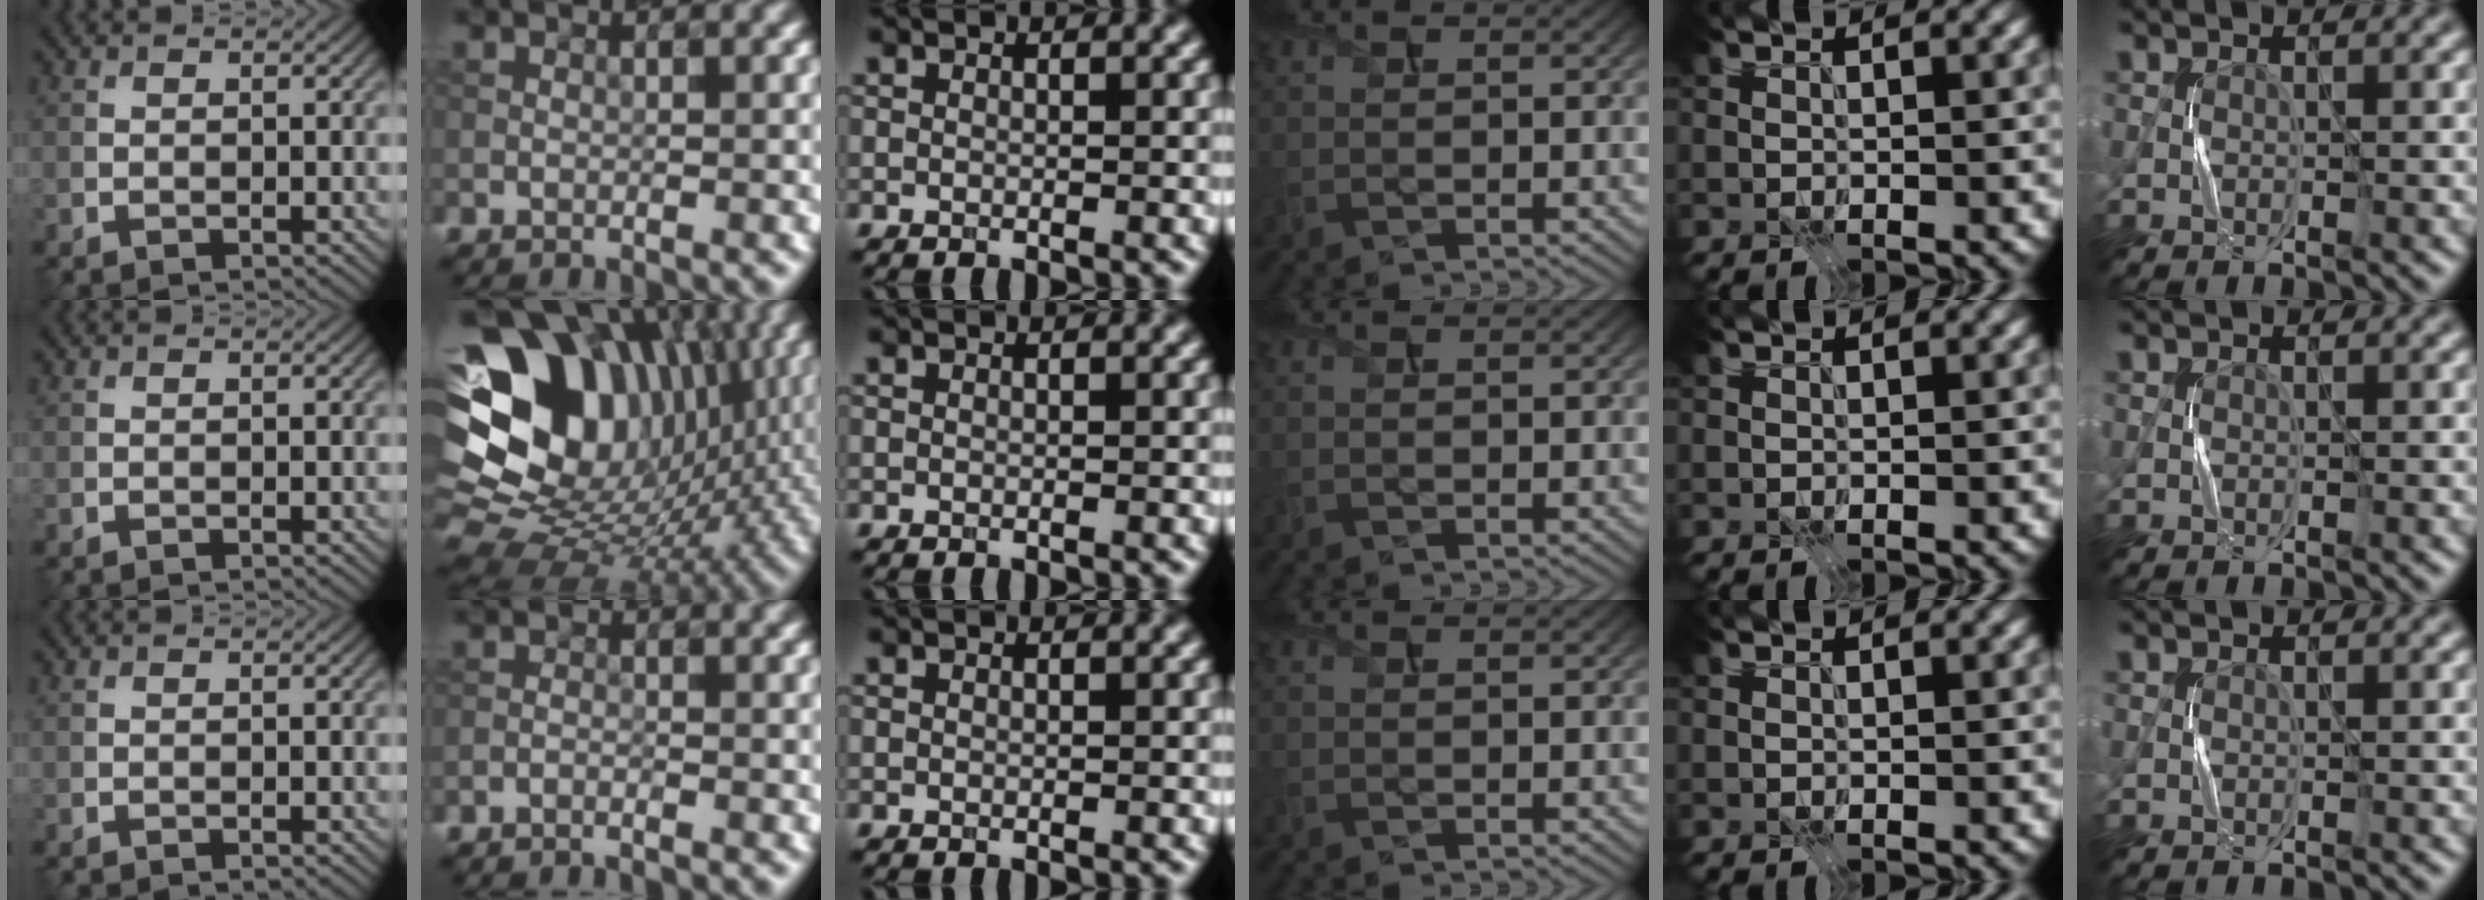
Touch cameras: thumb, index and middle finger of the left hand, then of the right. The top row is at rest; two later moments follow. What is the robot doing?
{"motion": "press", "object": "sticky note"}